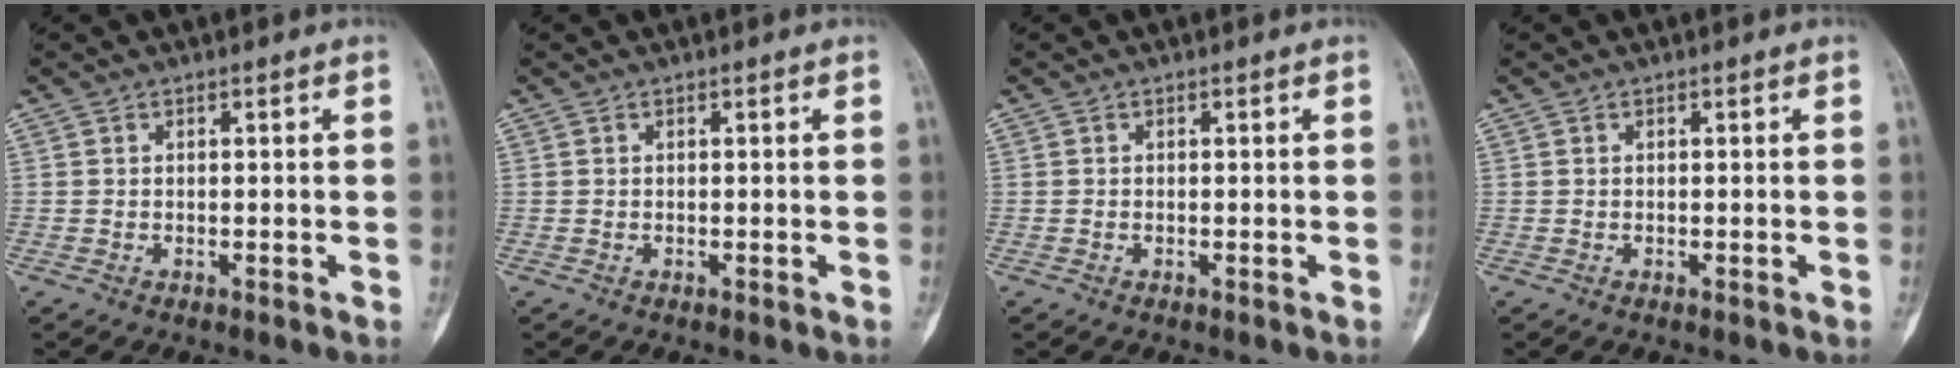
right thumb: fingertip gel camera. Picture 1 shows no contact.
{"total": 0.0}
{"total": 0.0}
{"total": 0.0}